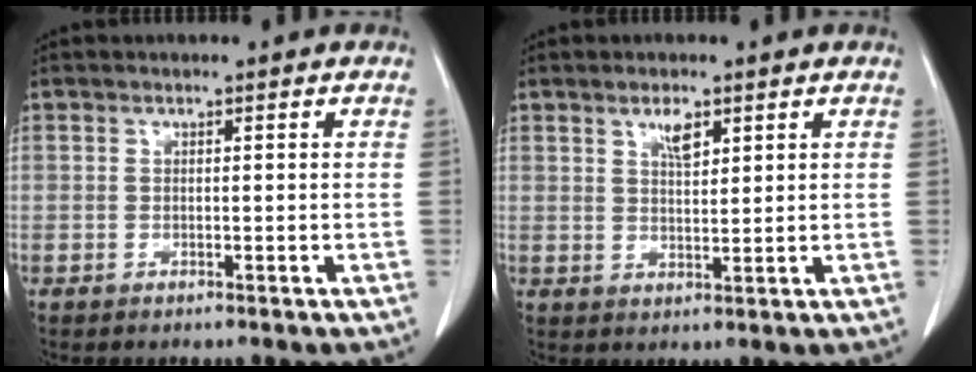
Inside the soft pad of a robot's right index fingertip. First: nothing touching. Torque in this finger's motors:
{"motor_torque": [0.06, 0.04, 0.04, 0.03]}